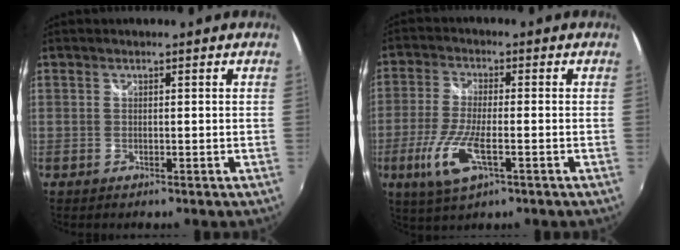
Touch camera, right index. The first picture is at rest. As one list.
[{"total": 10.0, "force": [-3.9, 2.9, 8.7], "torque": [-0.190, -0.018, -0.074]}]